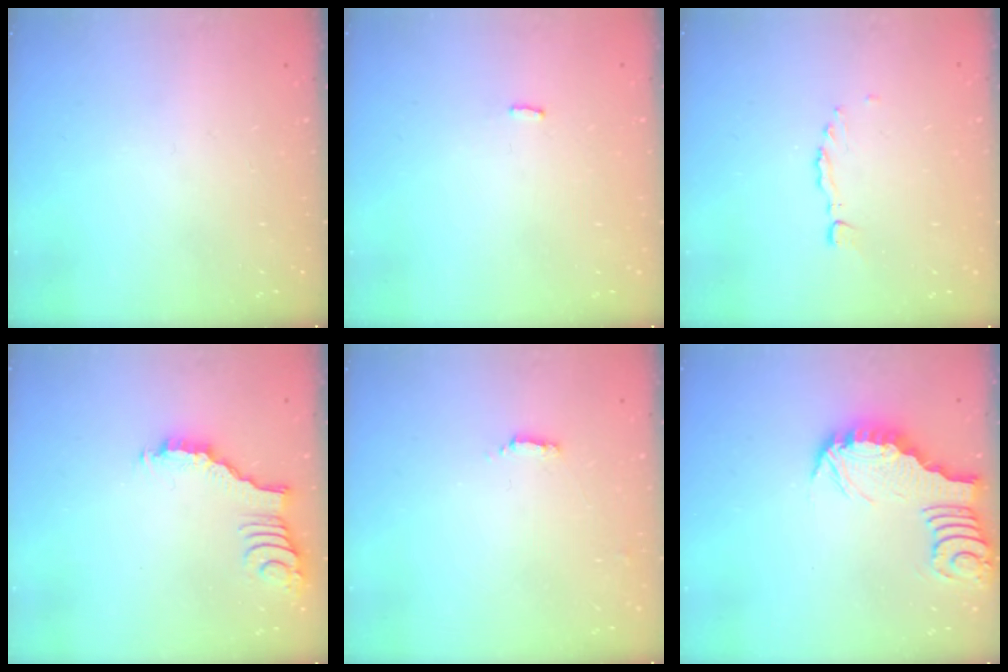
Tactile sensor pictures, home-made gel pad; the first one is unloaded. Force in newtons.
{"total": 2.5, "press": 2.5, "slide": 0.4}
{"total": 0.0}
{"total": 2.7, "press": 2.7, "slide": 0.3}
{"total": 1.3, "press": 1.3, "slide": 0.4}
{"total": 2.9, "press": 2.9, "slide": 0.3}